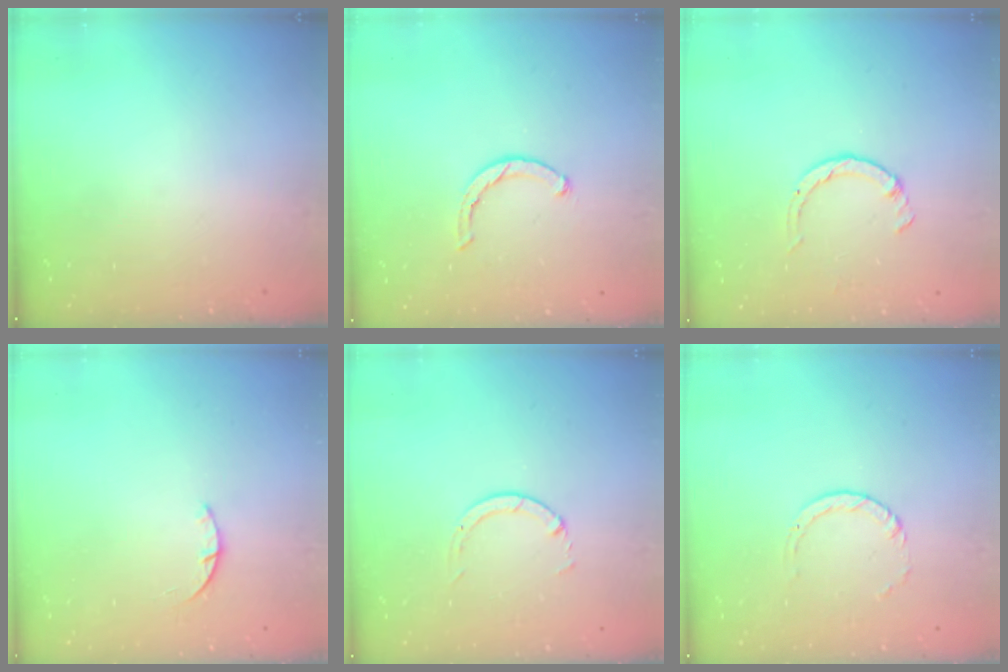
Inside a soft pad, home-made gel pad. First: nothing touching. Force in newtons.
{"total": 2.3, "press": 2.3, "slide": 0.4}
{"total": 2.6, "press": 2.6, "slide": 0.4}
{"total": 1.4, "press": 1.4, "slide": 0.3}
{"total": 1.3, "press": 1.2, "slide": 0.3}
{"total": 1.0, "press": 1.0, "slide": 0.1}